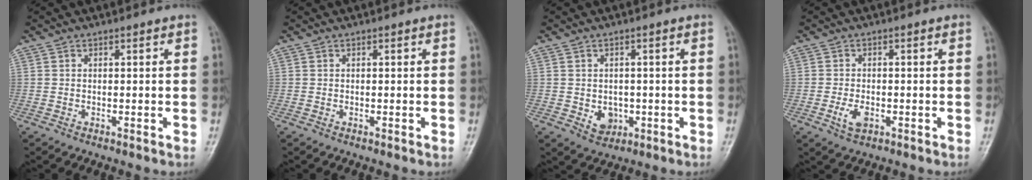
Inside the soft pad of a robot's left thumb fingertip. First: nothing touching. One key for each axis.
{"total": 0.0}
{"total": 3.9, "fx": -0.7, "fy": 3.2, "fz": 2.1, "tx": -0.015, "ty": 0.001, "tz": 0.000}
{"total": 3.3, "fx": -1.1, "fy": 2.0, "fz": 2.5, "tx": -0.049, "ty": 0.000, "tz": -0.018}